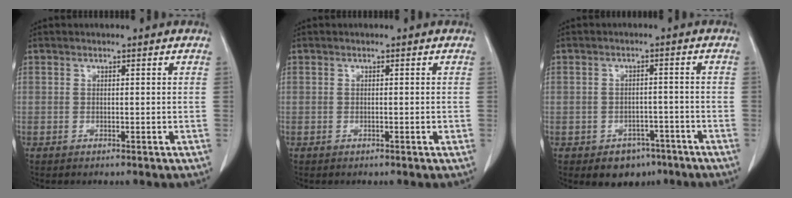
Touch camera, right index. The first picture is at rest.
{"total": 0.7, "force": [-0.2, 0.0, 0.7], "torque": [-0.011, -0.001, -0.001]}
{"total": 5.3, "force": [-3.5, 3.6, 1.8], "torque": [-0.016, 0.007, -0.043]}